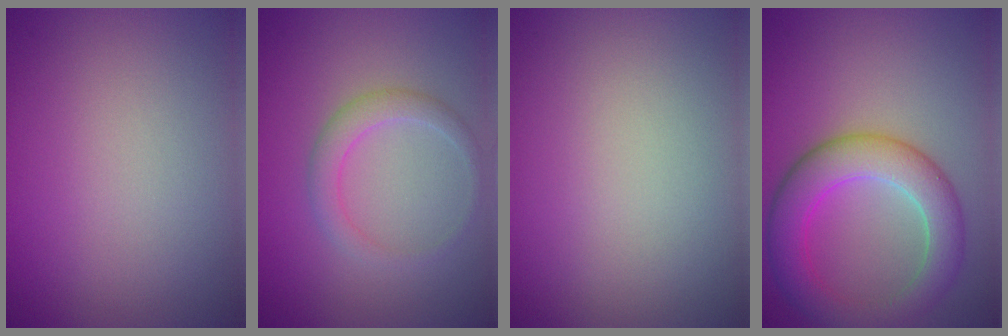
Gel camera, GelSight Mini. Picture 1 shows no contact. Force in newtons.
{"total": 2.2, "press": 2.2, "slide": 0.1}
{"total": 0.0}
{"total": 6.2, "press": 6.1, "slide": 0.1}